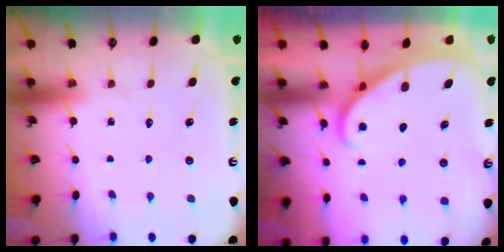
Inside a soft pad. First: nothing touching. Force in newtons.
{"total": 1.9, "press": 1.9, "slide": 0.2}